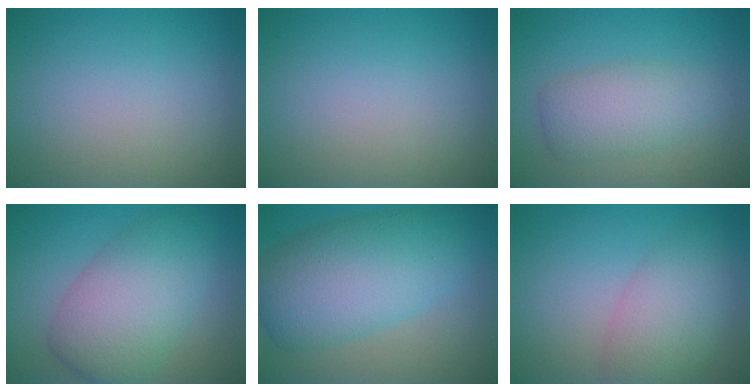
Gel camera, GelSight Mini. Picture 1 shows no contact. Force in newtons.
{"total": 0.0}
{"total": 4.0, "press": 4.0, "slide": 0.1}
{"total": 7.7, "press": 7.7, "slide": 0.4}
{"total": 9.5, "press": 9.5, "slide": 0.3}
{"total": 3.3, "press": 3.3, "slide": 0.4}